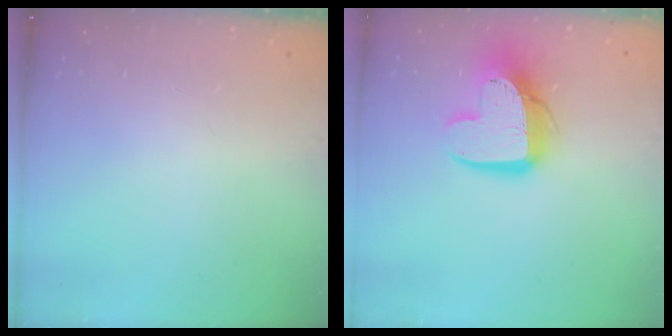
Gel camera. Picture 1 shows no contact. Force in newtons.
{"total": 14.4, "press": 14.3, "slide": 1.2}